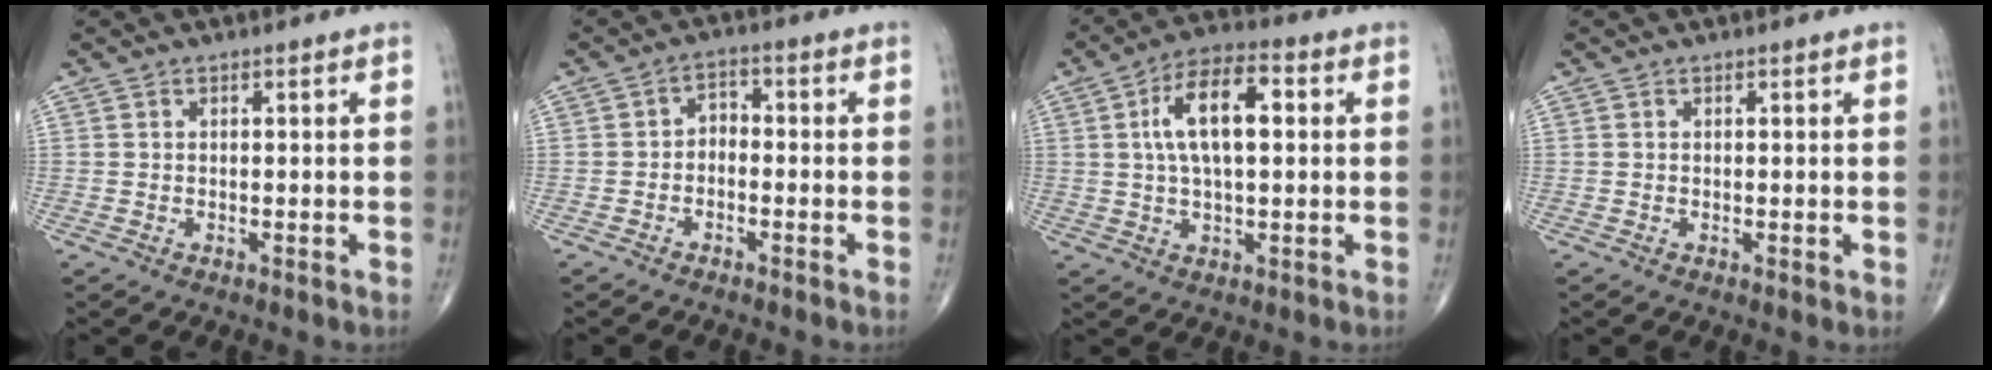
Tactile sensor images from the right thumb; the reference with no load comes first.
{"total": 2.8, "force": [-1.1, 1.9, 1.7], "torque": [-0.013, 0.024, -0.031]}
{"total": 12.0, "force": [2.2, 5.5, 10.5], "torque": [-0.180, 0.019, 0.033]}
{"total": 0.6, "force": [0.2, 0.2, 0.5], "torque": [-0.010, -0.003, 0.002]}